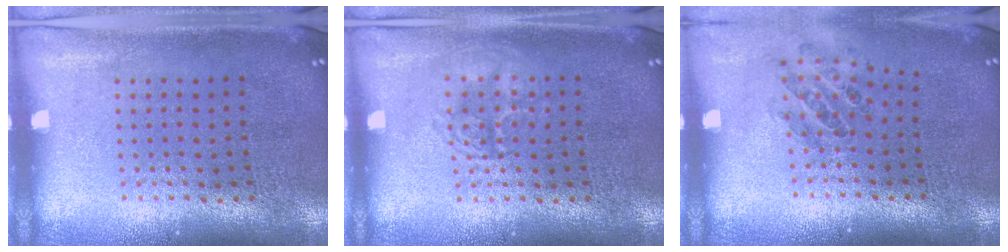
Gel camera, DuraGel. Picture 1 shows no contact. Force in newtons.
{"total": 1.9, "press": 1.9, "slide": 0.3}
{"total": 0.9, "press": 0.9, "slide": 0.1}